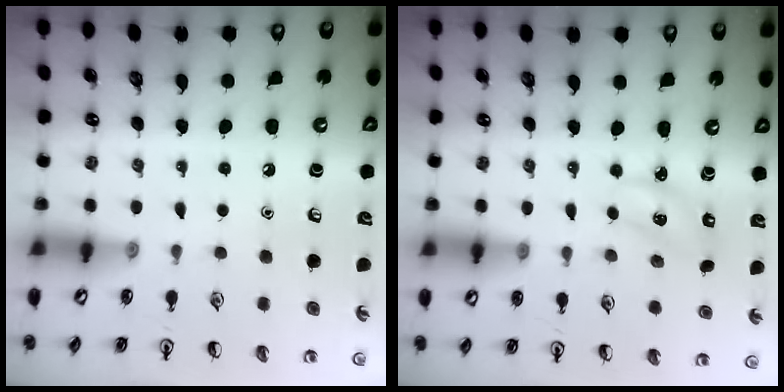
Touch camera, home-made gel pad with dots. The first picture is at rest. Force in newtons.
{"total": 2.1, "press": 2.0, "slide": 0.7}